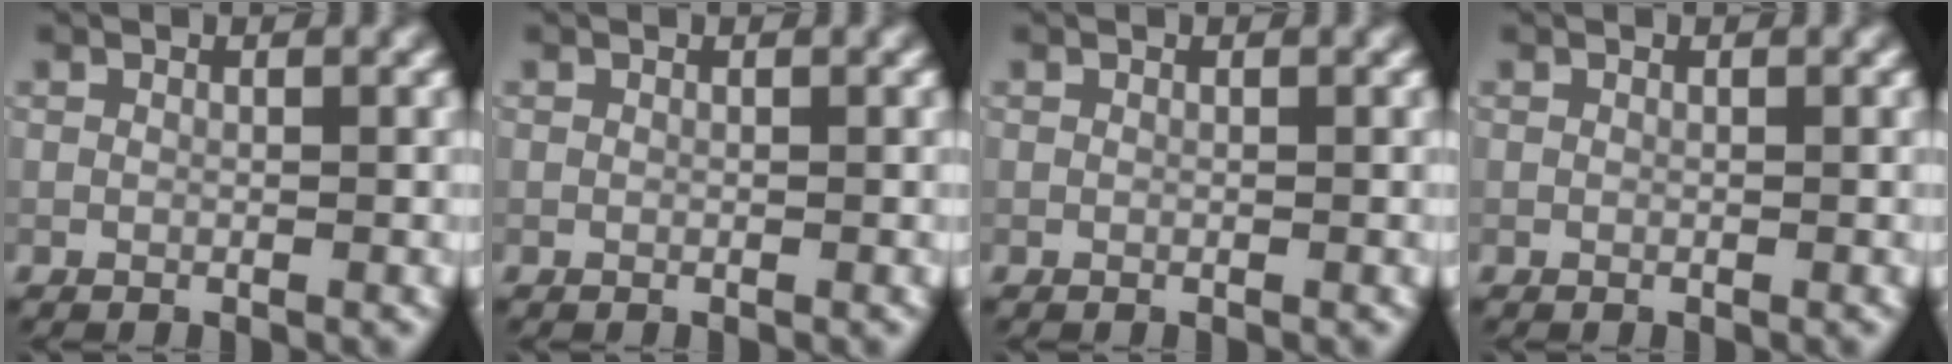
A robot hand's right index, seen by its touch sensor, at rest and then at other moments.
{"total": 0.0}
{"total": 0.0}
{"total": 0.0}